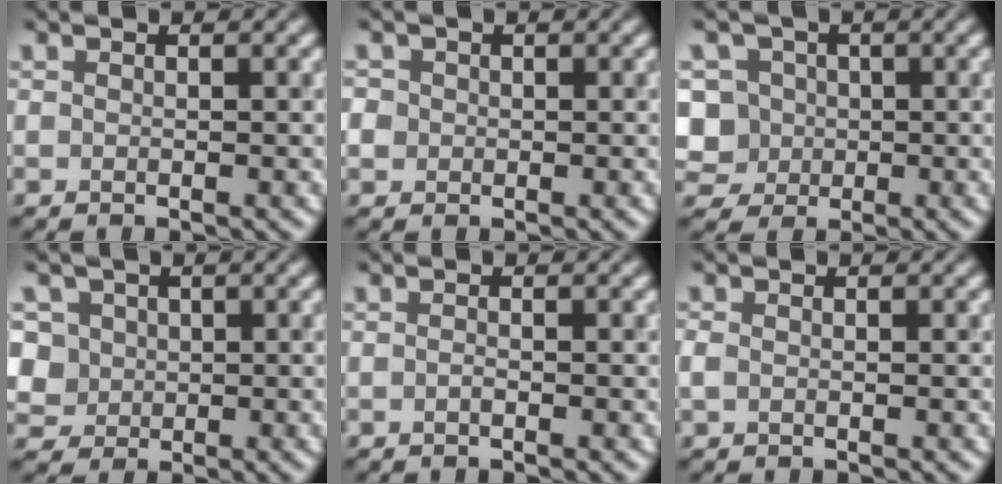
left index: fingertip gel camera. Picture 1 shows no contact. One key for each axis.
{"total": 2.3, "fx": 0.3, "fy": 2.2, "fz": 0.7, "tx": -0.007, "ty": 0.014, "tz": -0.003}
{"total": 7.0, "fx": 0.2, "fy": 6.5, "fz": 2.6, "tx": -0.051, "ty": 0.029, "tz": -0.021}
{"total": 5.8, "fx": 2.0, "fy": 4.9, "fz": 2.3, "tx": -0.048, "ty": 0.015, "tz": 0.019}
{"total": 0.5, "fx": -0.3, "fy": 0.1, "fz": 0.4, "tx": -0.009, "ty": 0.000, "tz": -0.005}
{"total": 0.8, "fx": -0.1, "fy": 0.6, "fz": 0.5, "tx": -0.011, "ty": -0.001, "tz": -0.005}